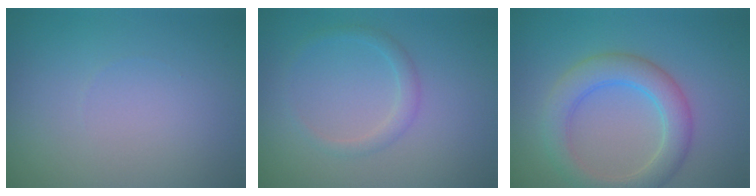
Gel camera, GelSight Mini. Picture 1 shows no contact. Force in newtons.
{"total": 1.5, "press": 1.5, "slide": 0.1}
{"total": 4.5, "press": 4.5, "slide": 0.1}